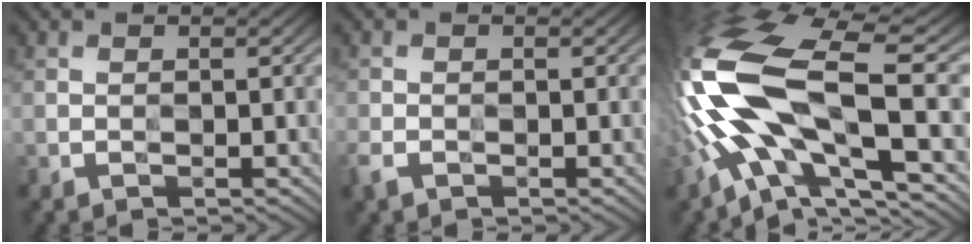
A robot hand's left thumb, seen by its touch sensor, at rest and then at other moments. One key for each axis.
{"total": 1.8, "fx": -1.2, "fy": 1.1, "fz": 0.9, "tx": -0.028, "ty": -0.006, "tz": -0.028}
{"total": 18.1, "fx": -3.2, "fy": 7.4, "fz": 16.2, "tx": -0.362, "ty": -0.004, "tz": -0.061}